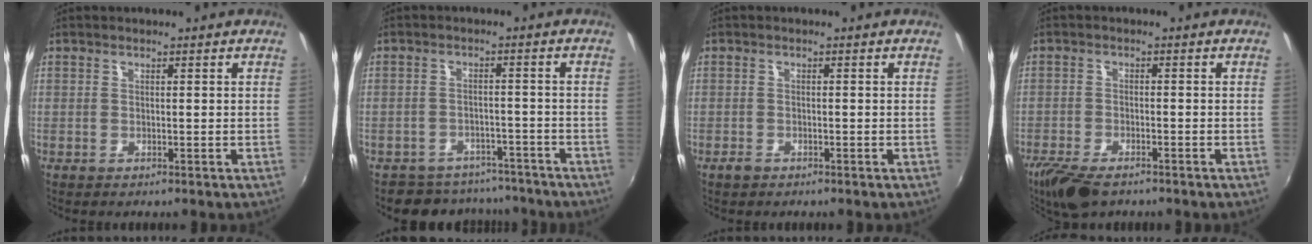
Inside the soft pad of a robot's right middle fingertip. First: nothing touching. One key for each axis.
{"total": 10.5, "fx": -9.1, "fy": 5.0, "fz": 1.8, "tx": -0.050, "ty": 0.017, "tz": -0.116}
{"total": 1.3, "fx": -1.0, "fy": 0.6, "fz": 0.4, "tx": -0.010, "ty": 0.000, "tz": -0.018}
{"total": 8.6, "fx": -6.5, "fy": 3.0, "fz": 4.8, "tx": -0.120, "ty": -0.026, "tz": -0.121}